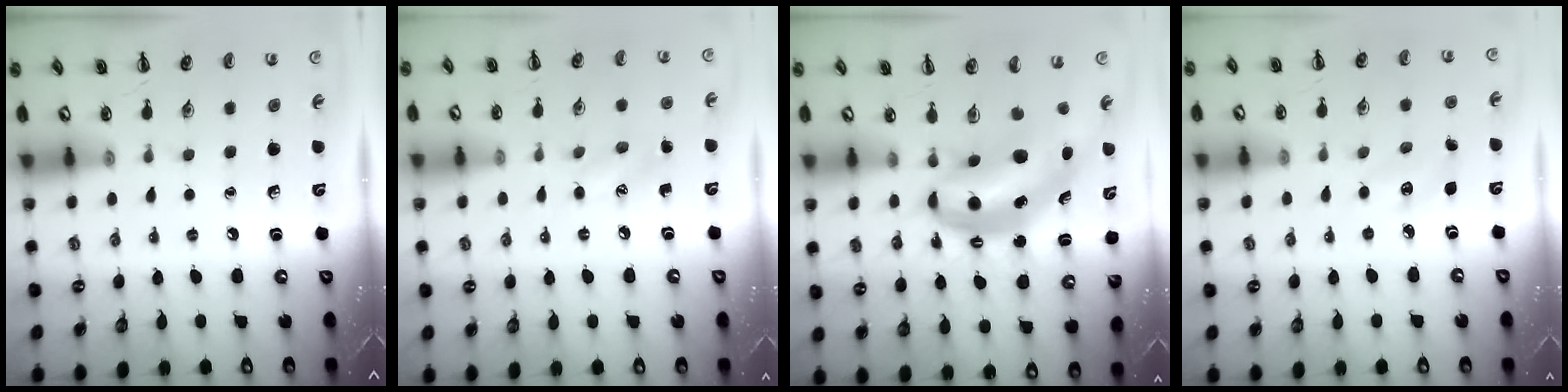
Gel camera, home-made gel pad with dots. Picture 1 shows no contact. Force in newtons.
{"total": 5.9, "press": 5.7, "slide": 1.3}
{"total": 8.3, "press": 8.0, "slide": 2.1}
{"total": 3.6, "press": 3.4, "slide": 0.9}